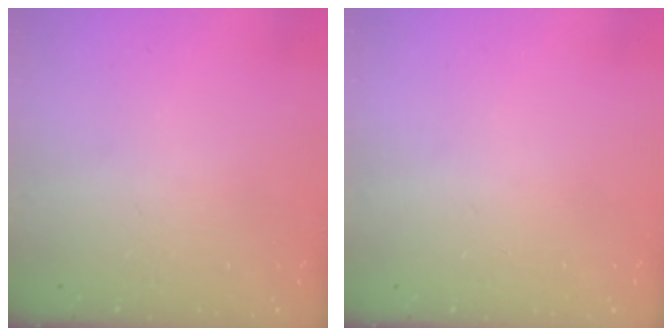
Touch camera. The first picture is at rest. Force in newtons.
{"total": 0.0}